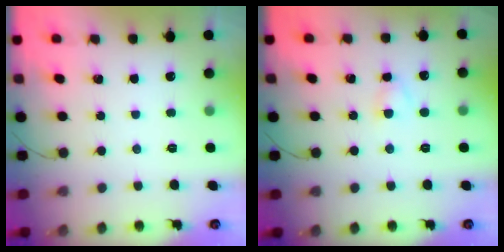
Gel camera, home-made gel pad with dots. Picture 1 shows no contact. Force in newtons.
{"total": 2.7, "press": 2.6, "slide": 0.9}